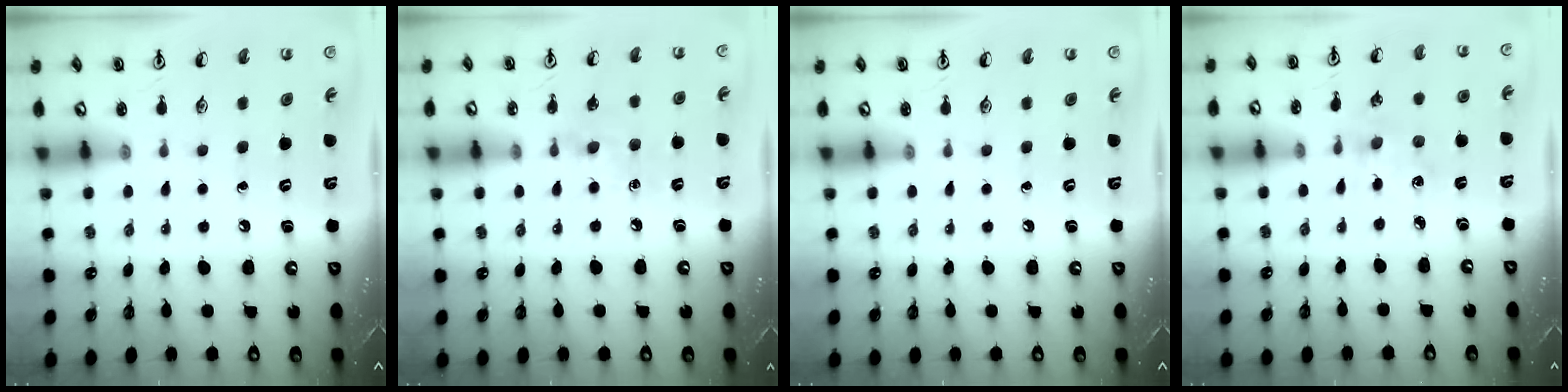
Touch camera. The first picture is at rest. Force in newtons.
{"total": 4.7, "press": 4.6, "slide": 0.8}
{"total": 0.0}
{"total": 2.3, "press": 2.2, "slide": 0.4}